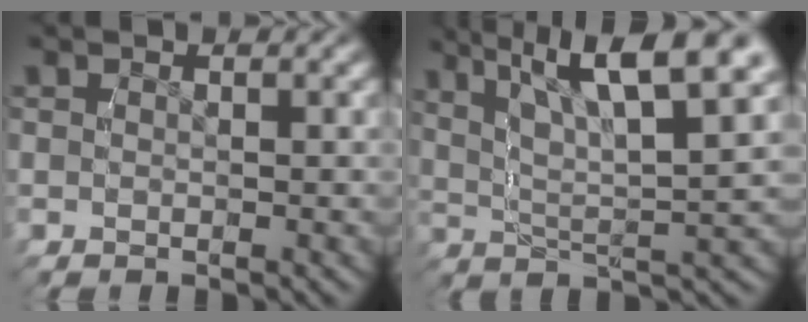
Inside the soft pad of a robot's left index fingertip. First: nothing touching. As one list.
[{"total": 8.1, "force": [4.3, 2.5, 6.4], "torque": [-0.094, 0.006, 0.064]}]